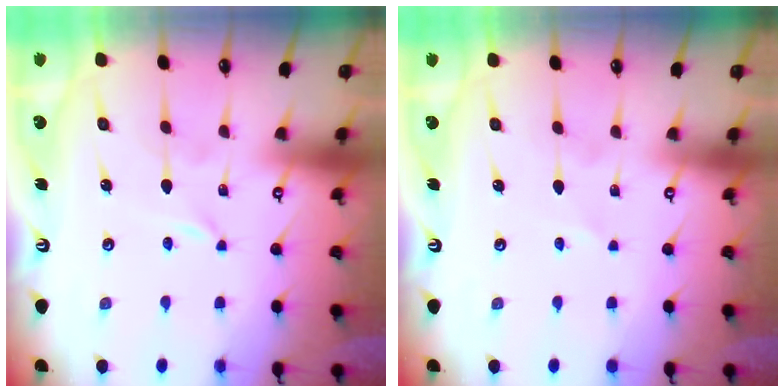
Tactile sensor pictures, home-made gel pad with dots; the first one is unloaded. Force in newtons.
{"total": 0.9, "press": 0.9, "slide": 0.2}